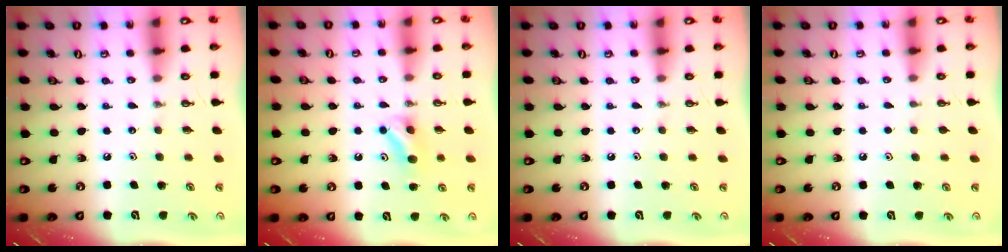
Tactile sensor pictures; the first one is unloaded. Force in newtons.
{"total": 5.0, "press": 4.8, "slide": 1.4}
{"total": 0.0}
{"total": 0.5, "press": 0.0, "slide": 0.5}